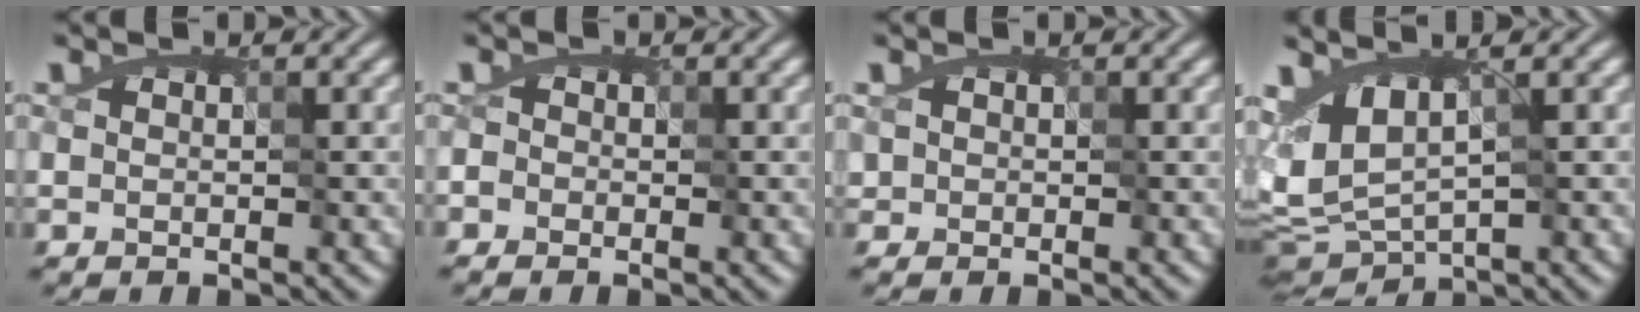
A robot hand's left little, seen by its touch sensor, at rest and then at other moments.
{"total": 1.9, "force": [0.0, 1.8, 0.8], "torque": [-0.008, 0.014, -0.010]}
{"total": 0.6, "force": [-0.2, 0.6, 0.0], "torque": [-0.004, 0.000, -0.002]}
{"total": 4.4, "force": [0.2, 2.3, 3.8], "torque": [-0.071, -0.006, 0.003]}